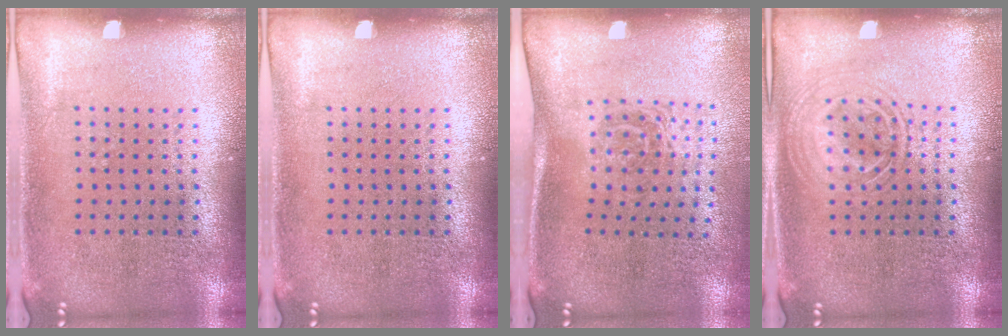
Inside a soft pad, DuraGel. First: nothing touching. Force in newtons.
{"total": 0.0}
{"total": 1.7, "press": 1.1, "slide": 1.3}
{"total": 1.4, "press": 1.3, "slide": 0.2}